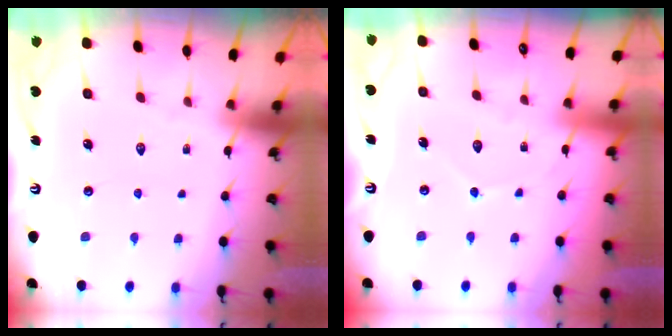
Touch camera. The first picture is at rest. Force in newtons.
{"total": 5.3, "press": 5.3, "slide": 0.1}